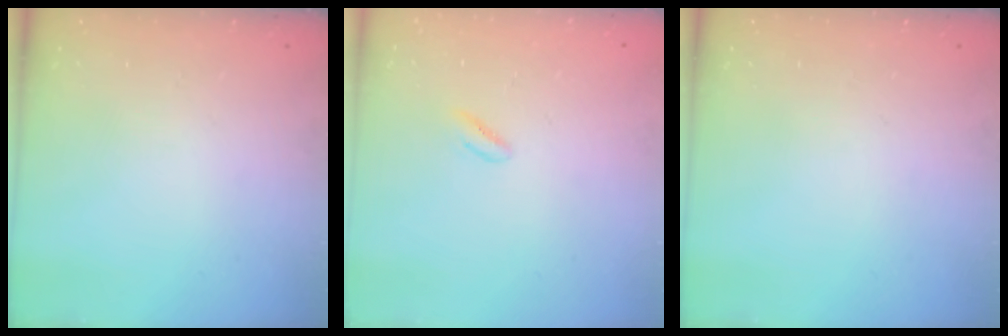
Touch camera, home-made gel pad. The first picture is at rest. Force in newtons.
{"total": 1.8, "press": 1.6, "slide": 0.9}
{"total": 0.0}